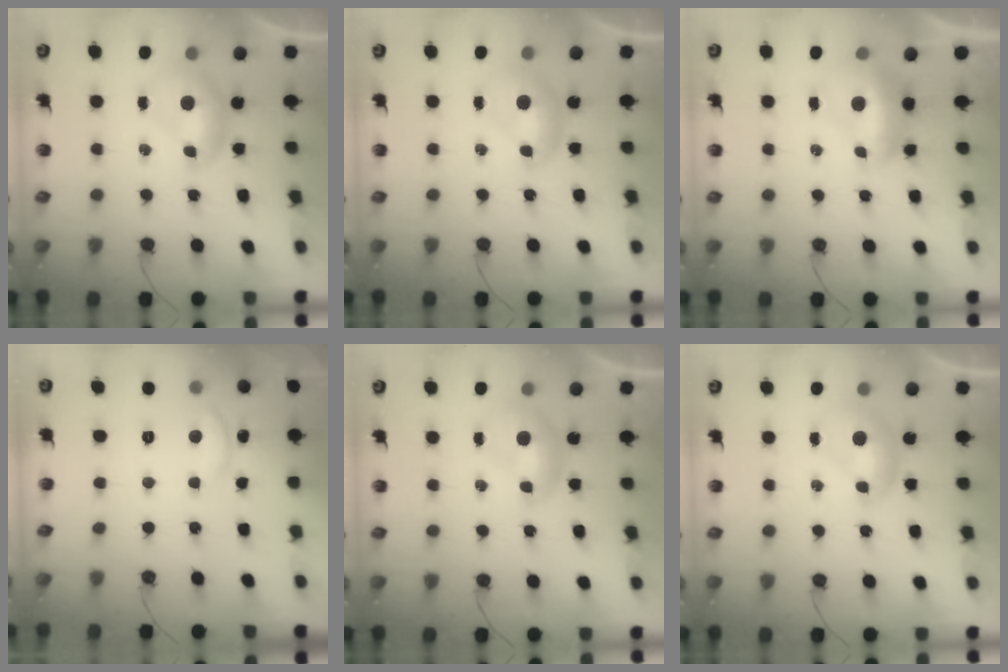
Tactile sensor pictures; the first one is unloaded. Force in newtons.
{"total": 0.0}
{"total": 2.1, "press": 2.0, "slide": 0.6}
{"total": 2.1, "press": 2.0, "slide": 0.4}
{"total": 0.0}
{"total": 0.0}